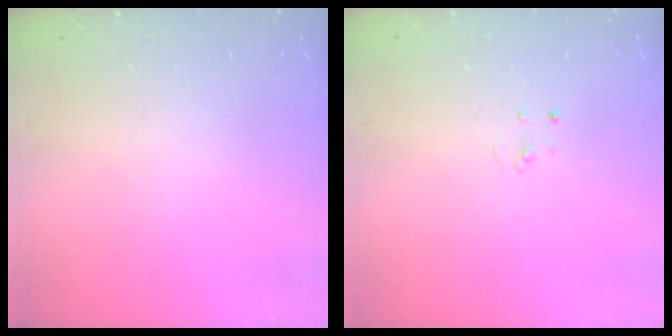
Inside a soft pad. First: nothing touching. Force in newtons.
{"total": 2.6, "press": 2.6, "slide": 0.2}